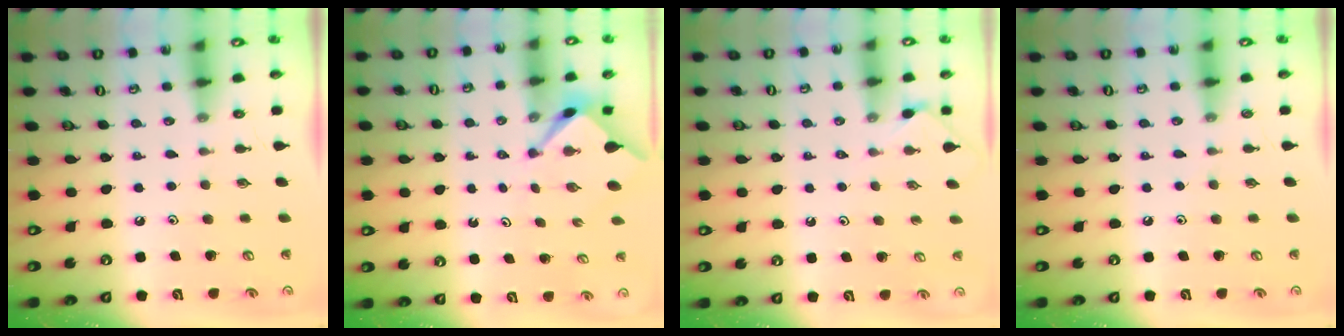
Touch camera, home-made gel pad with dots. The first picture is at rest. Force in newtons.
{"total": 2.8, "press": 2.8, "slide": 0.3}
{"total": 2.3, "press": 2.3, "slide": 0.3}
{"total": 2.6, "press": 2.6, "slide": 0.4}